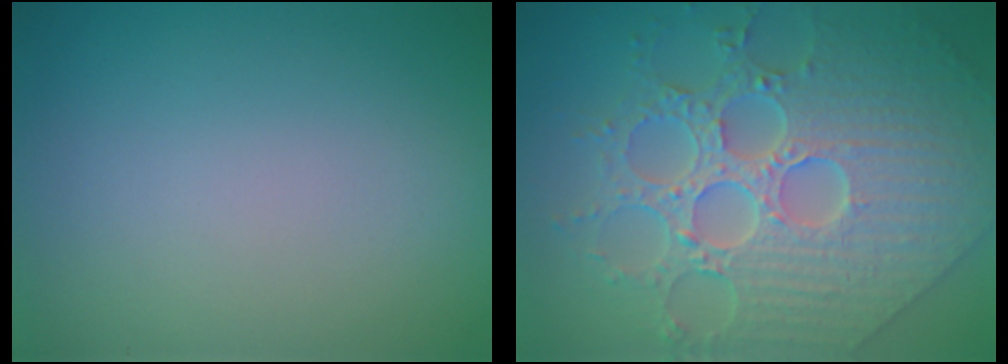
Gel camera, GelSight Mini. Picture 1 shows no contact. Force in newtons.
{"total": 9.4, "press": 6.9, "slide": 6.4}